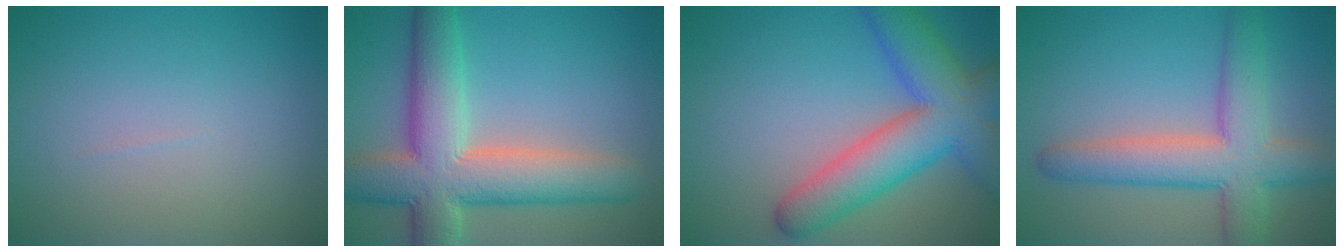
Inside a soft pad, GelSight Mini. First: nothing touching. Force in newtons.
{"total": 10.4, "press": 10.4, "slide": 1.0}
{"total": 9.3, "press": 9.3, "slide": 0.5}
{"total": 7.5, "press": 7.4, "slide": 0.3}